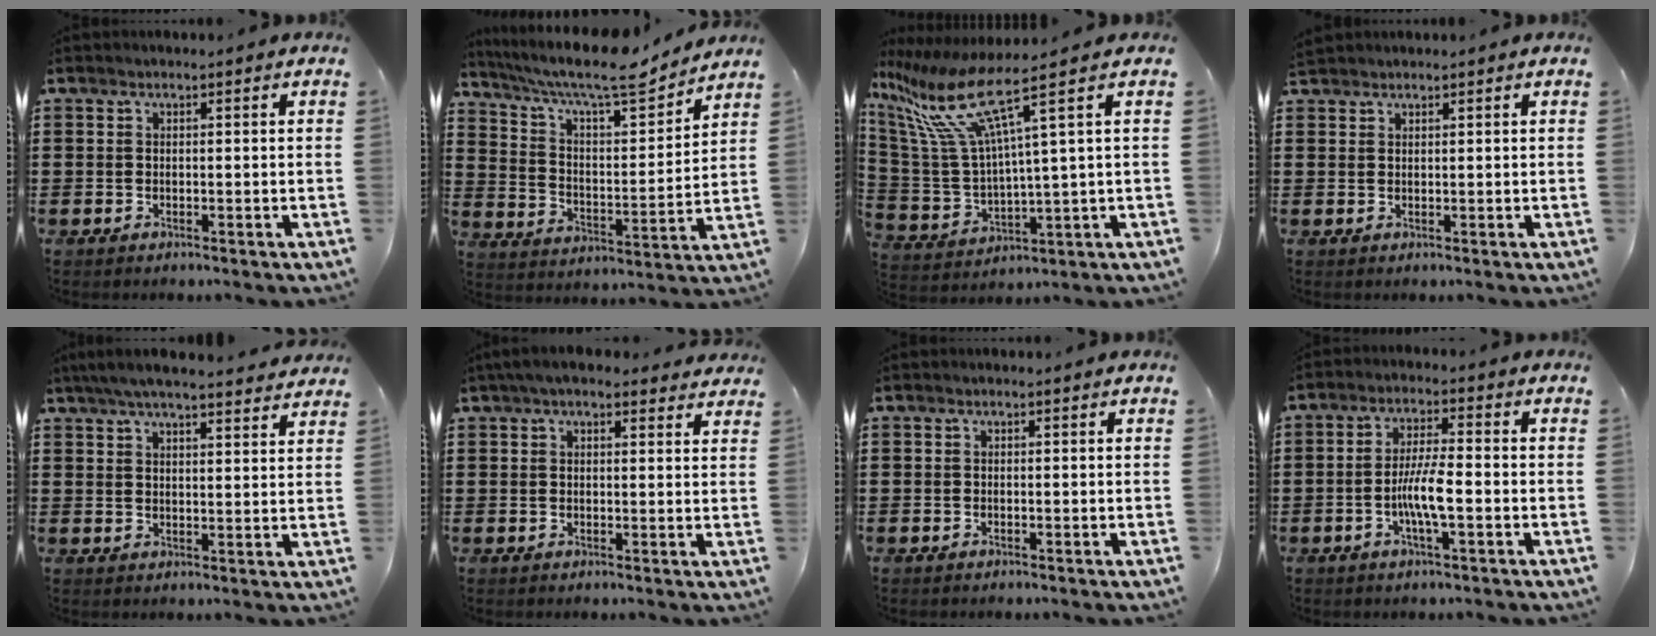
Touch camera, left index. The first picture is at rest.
{"total": 10.1, "force": [8.5, 1.4, 5.2], "torque": [-0.118, -0.052, 0.139]}
{"total": 12.3, "force": [6.5, 2.1, 10.2], "torque": [-0.249, -0.037, 0.099]}
{"total": 1.0, "force": [0.9, 0.2, 0.1], "torque": [-0.005, 0.000, 0.019]}
{"total": 5.2, "force": [4.6, 0.4, 2.4], "torque": [-0.058, -0.010, 0.083]}
{"total": 4.0, "force": [3.1, 1.2, 2.3], "torque": [-0.052, 0.002, 0.057]}
{"total": 0.0}
{"total": 6.2, "force": [-1.7, 1.3, 5.8], "torque": [-0.120, 0.000, -0.039]}